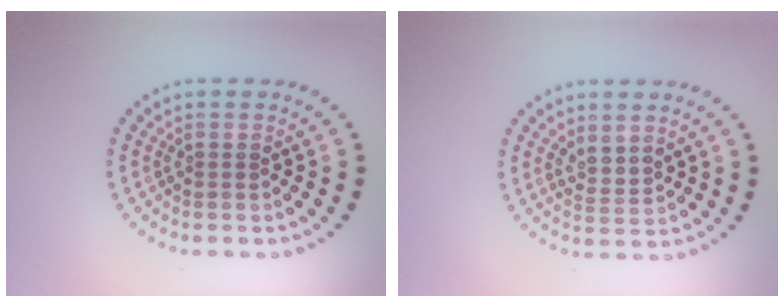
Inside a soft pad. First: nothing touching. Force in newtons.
{"total": 1.7, "press": 1.3, "slide": 1.1}